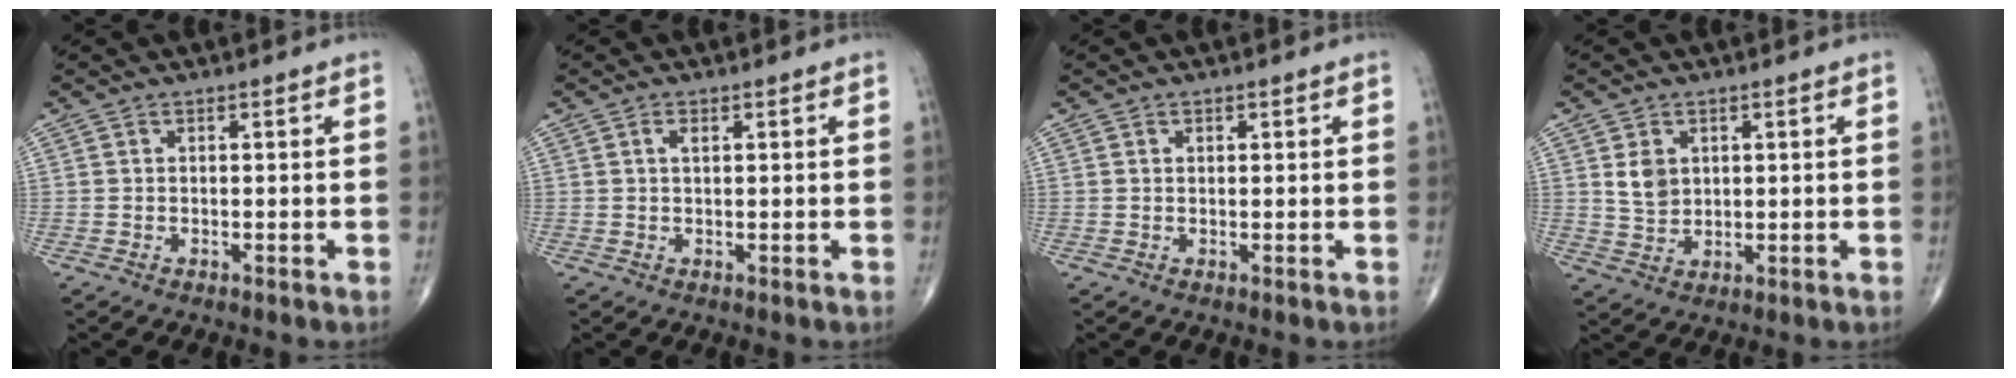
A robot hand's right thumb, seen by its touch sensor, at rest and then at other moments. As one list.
[{"total": 1.5, "force": [0.6, 0.7, 1.2], "torque": [-0.023, 0.001, 0.011]}, {"total": 0.7, "force": [0.4, 0.5, 0.4], "torque": [0.000, -0.002, 0.005]}, {"total": 4.6, "force": [1.4, 3.4, 2.7], "torque": [-0.034, -0.012, 0.033]}]